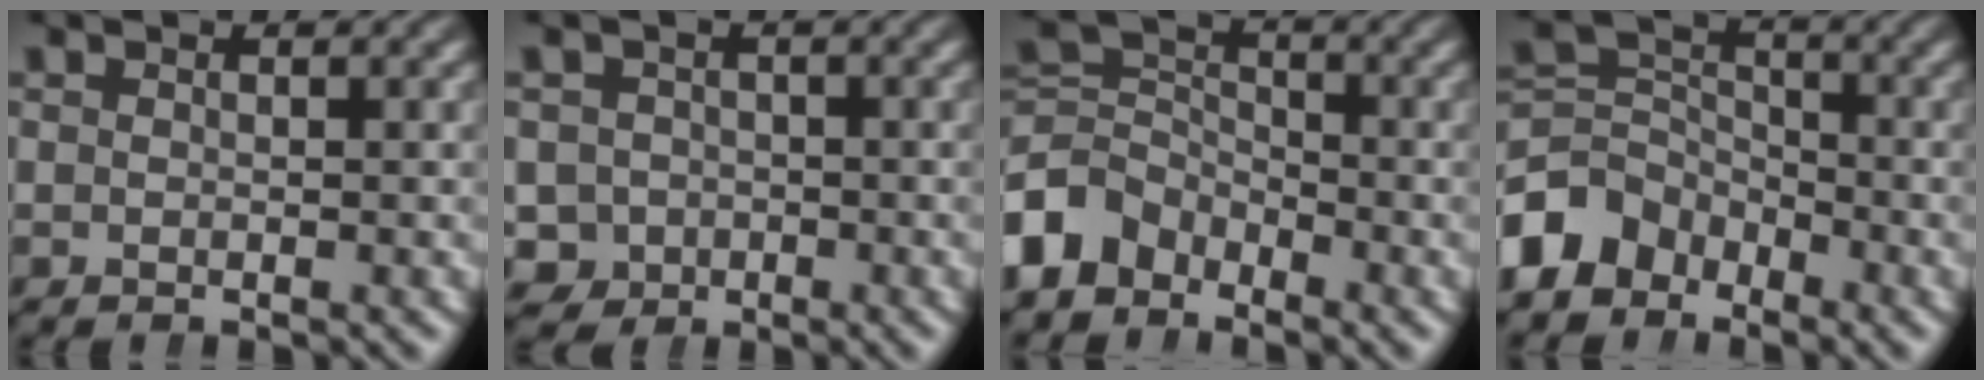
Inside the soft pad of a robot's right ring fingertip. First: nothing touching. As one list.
[{"total": 7.3, "force": [-3.0, 6.4, 1.8], "torque": [-0.040, -0.039, -0.040]}, {"total": 6.4, "force": [-2.3, 5.4, 2.5], "torque": [-0.060, -0.025, -0.036]}, {"total": 7.0, "force": [-2.7, 5.9, 2.7], "torque": [-0.061, -0.030, -0.044]}]